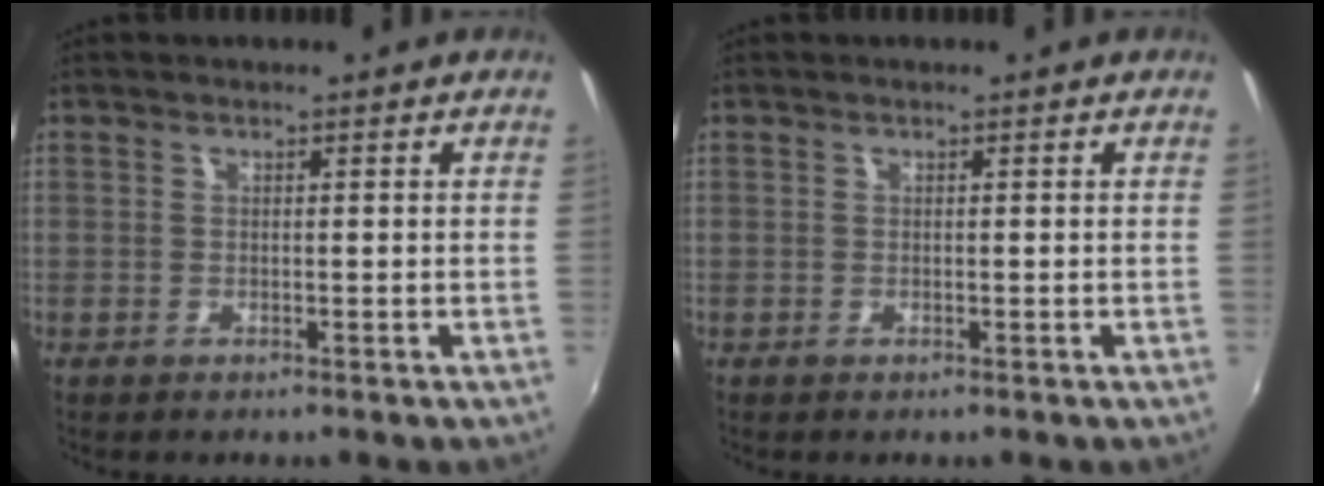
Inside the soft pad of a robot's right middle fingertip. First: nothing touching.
{"total": 0.0}